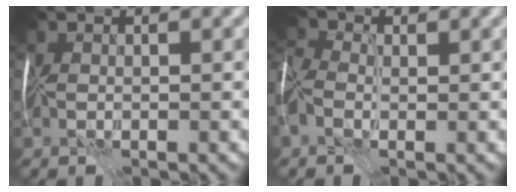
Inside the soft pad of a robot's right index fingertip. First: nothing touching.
{"total": 4.8, "force": [-0.5, 3.4, 3.4], "torque": [-0.092, 0.009, -0.020]}